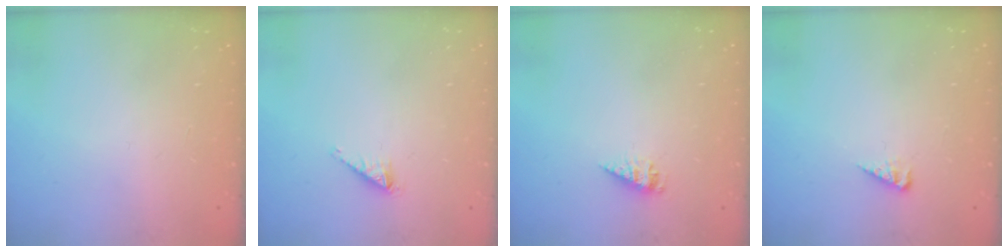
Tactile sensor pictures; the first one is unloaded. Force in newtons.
{"total": 0.8, "press": 0.8, "slide": 0.1}
{"total": 3.4, "press": 3.4, "slide": 0.3}
{"total": 4.0, "press": 4.0, "slide": 0.4}